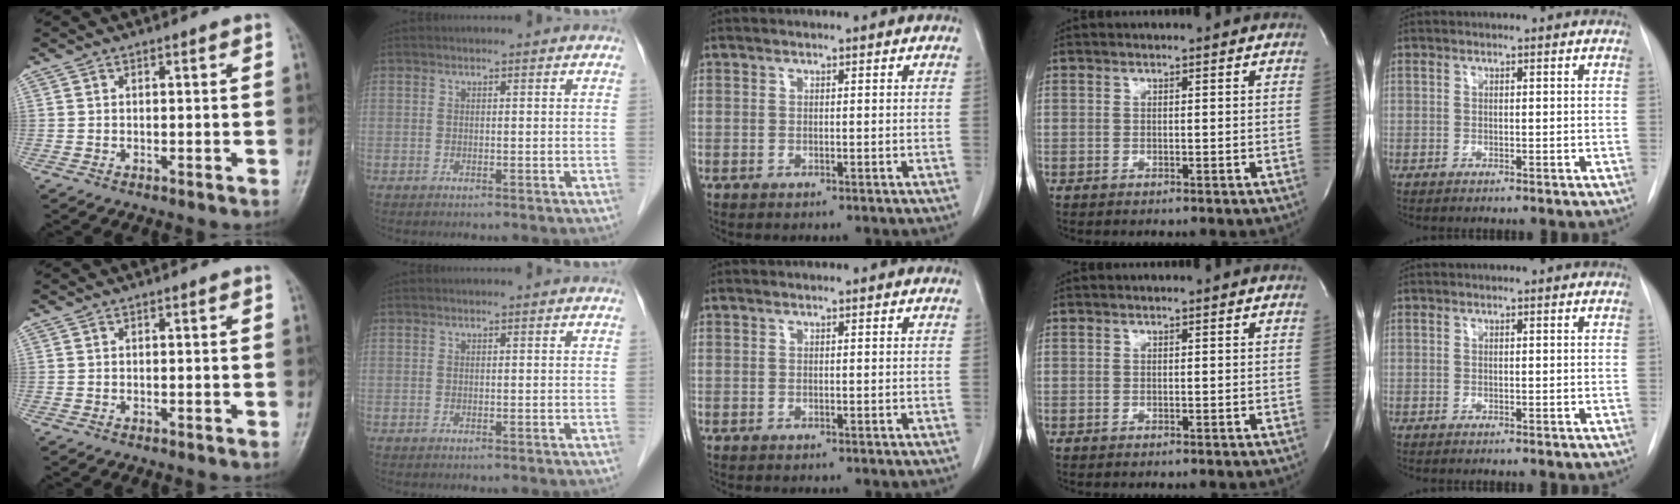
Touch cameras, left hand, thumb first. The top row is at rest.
{}